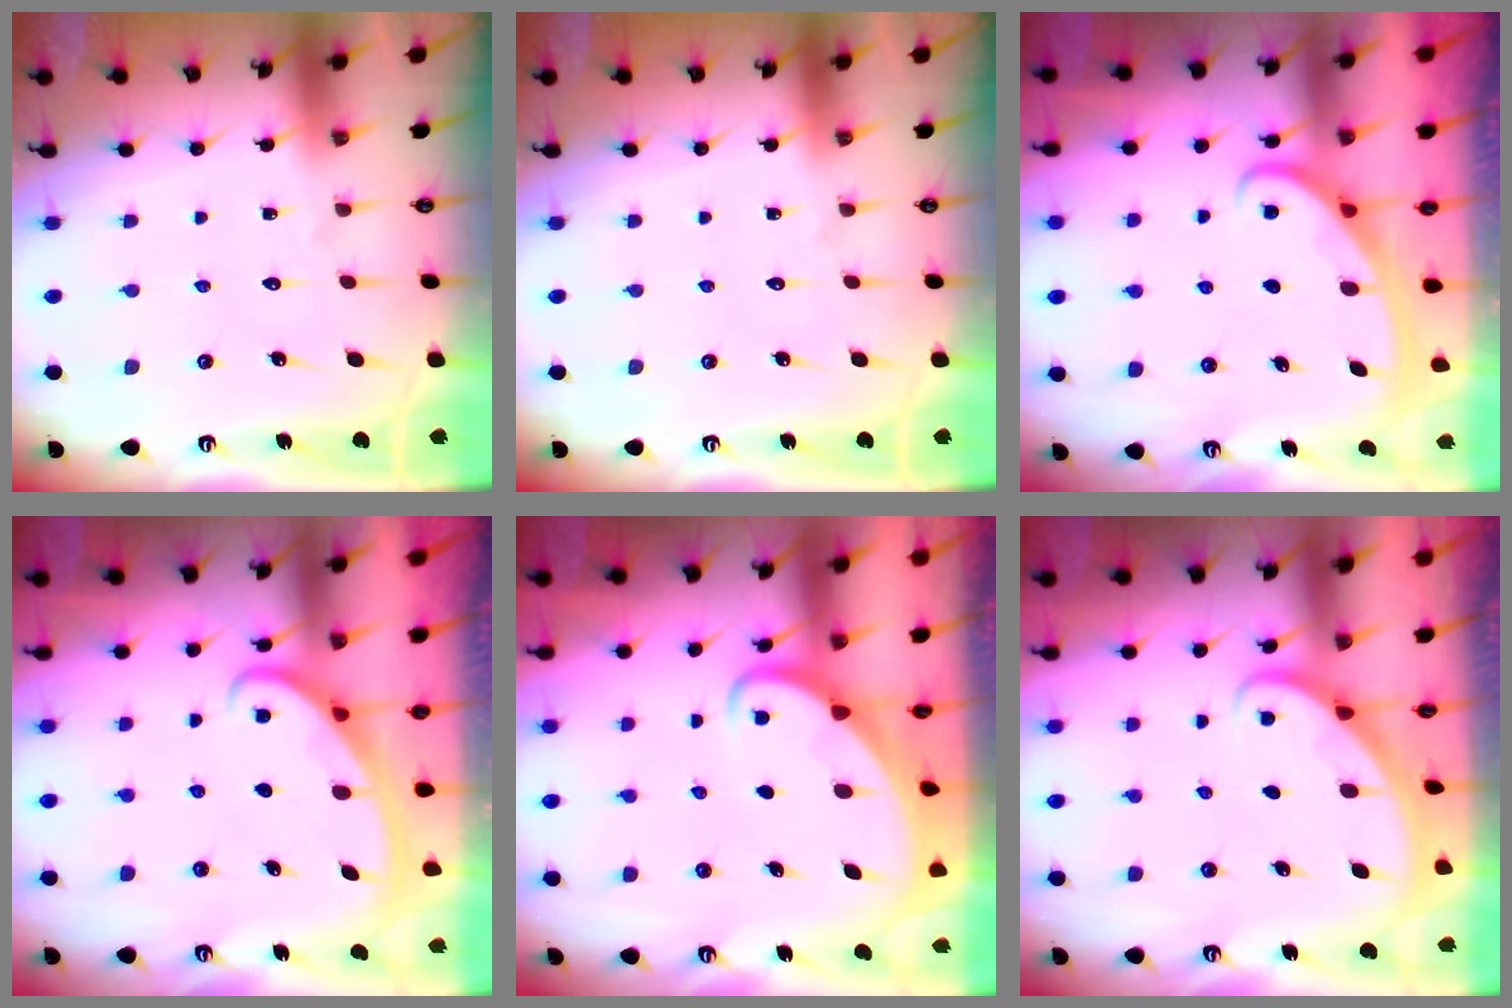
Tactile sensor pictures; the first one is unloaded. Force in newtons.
{"total": 0.0}
{"total": 2.8, "press": 2.8, "slide": 0.4}
{"total": 3.0, "press": 3.0, "slide": 0.4}
{"total": 2.4, "press": 2.4, "slide": 0.2}
{"total": 1.9, "press": 1.9, "slide": 0.1}